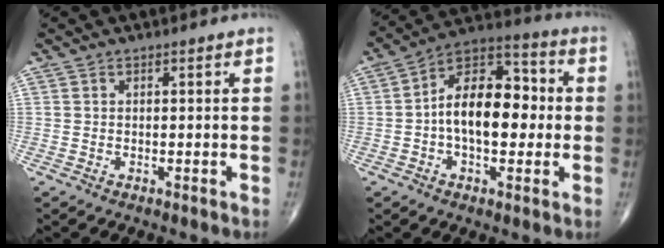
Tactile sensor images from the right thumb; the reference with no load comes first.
{"total": 15.4, "force": [-0.3, 8.7, 12.7], "torque": [-0.181, 0.038, -0.017]}